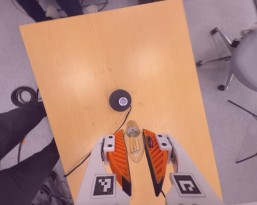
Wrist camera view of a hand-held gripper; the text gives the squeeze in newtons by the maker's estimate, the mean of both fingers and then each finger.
{"total": 12.6, "left": 14.0, "right": 11.1}